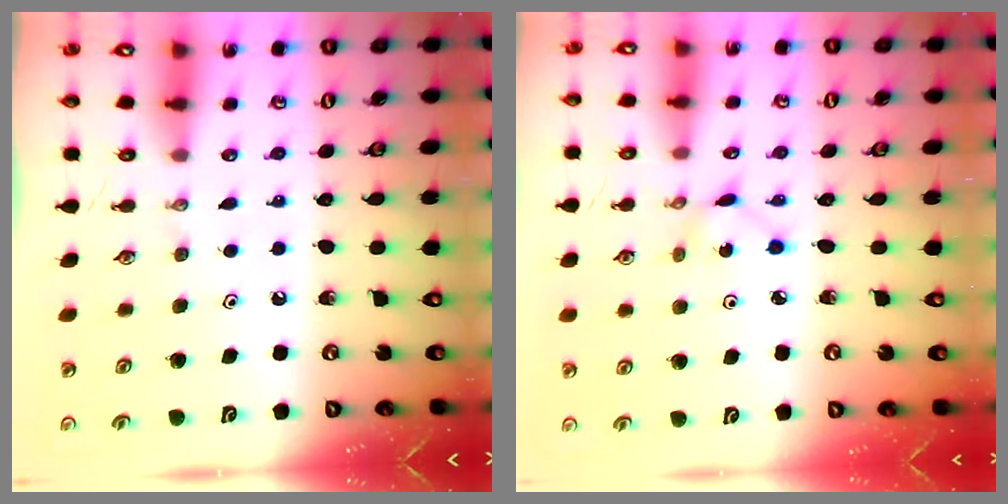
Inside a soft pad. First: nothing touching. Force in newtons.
{"total": 1.8, "press": 1.7, "slide": 0.3}